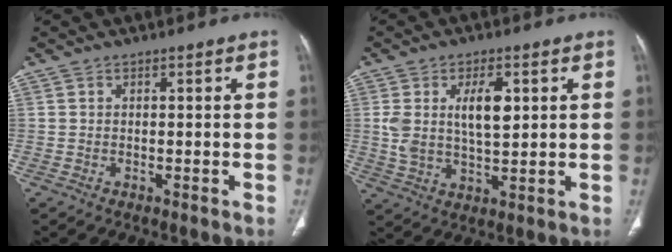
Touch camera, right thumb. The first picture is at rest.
{"total": 9.2, "force": [2.4, 4.3, 7.8], "torque": [-0.141, -0.007, 0.049]}